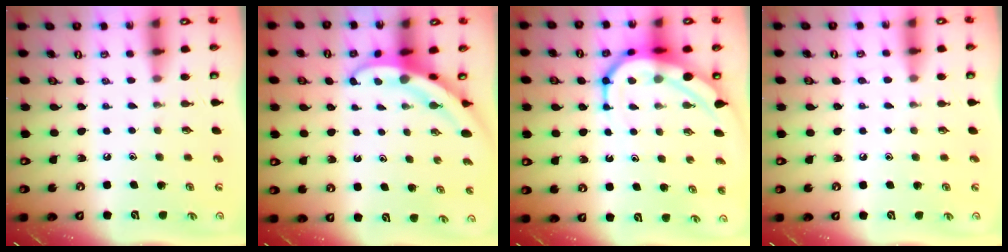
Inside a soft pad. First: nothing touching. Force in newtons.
{"total": 3.9, "press": 3.8, "slide": 0.6}
{"total": 10.3, "press": 10.2, "slide": 1.2}
{"total": 3.4, "press": 3.4, "slide": 0.4}